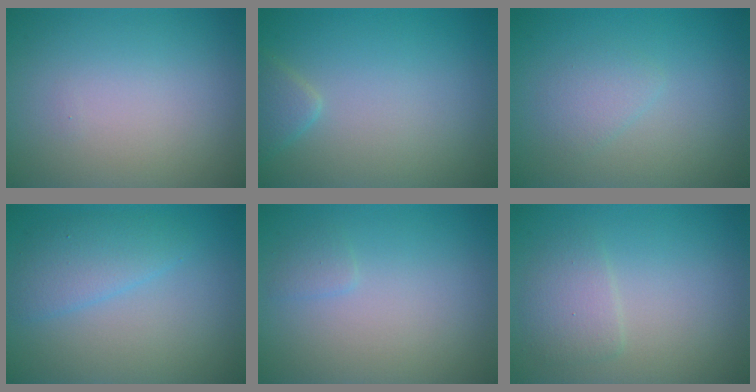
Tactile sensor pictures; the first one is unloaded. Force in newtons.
{"total": 1.5, "press": 1.5, "slide": 0.2}
{"total": 1.5, "press": 1.5, "slide": 0.1}
{"total": 2.8, "press": 2.8, "slide": 0.2}
{"total": 0.7, "press": 0.7, "slide": 0.1}
{"total": 2.0, "press": 2.0, "slide": 0.1}